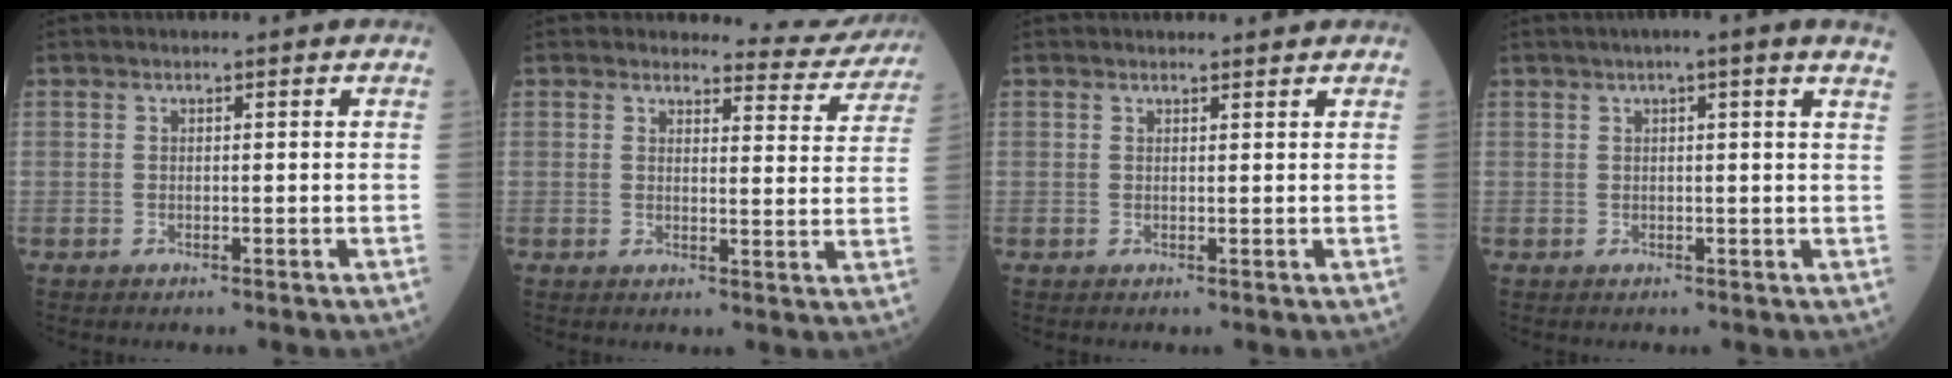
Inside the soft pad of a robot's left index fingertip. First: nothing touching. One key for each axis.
{"total": 7.8, "fx": 7.6, "fy": 1.2, "fz": -0.7, "tx": 0.017, "ty": -0.033, "tz": 0.079}
{"total": 1.5, "fx": 1.5, "fy": 0.4, "fz": 0.0, "tx": -0.004, "ty": 0.005, "tz": 0.024}
{"total": 8.1, "fx": 6.0, "fy": 0.1, "fz": 5.5, "tx": -0.071, "ty": 0.015, "tz": 0.064}